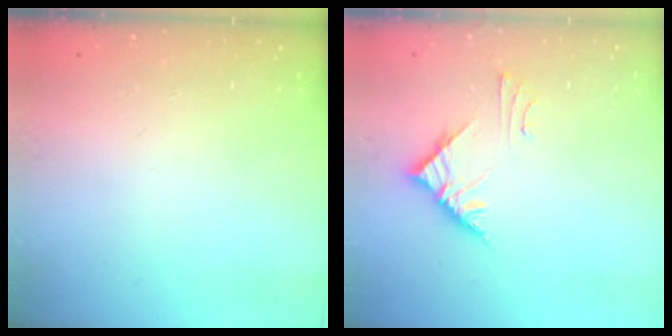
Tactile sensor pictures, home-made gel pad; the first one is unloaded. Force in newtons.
{"total": 6.2, "press": 6.2, "slide": 0.1}